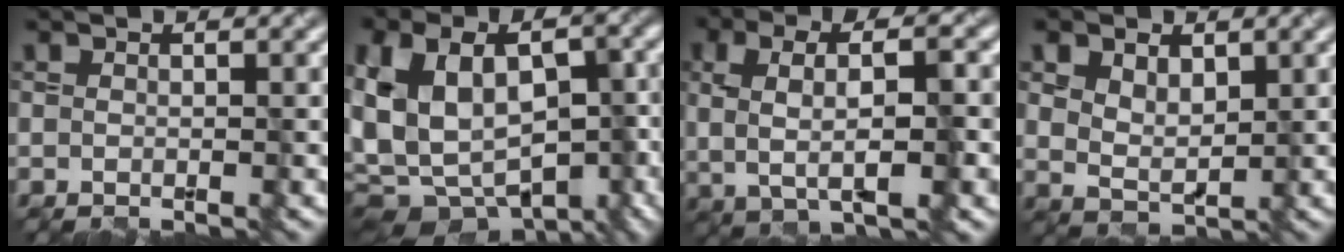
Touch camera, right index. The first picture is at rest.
{"total": 14.4, "force": [-5.5, 9.9, 8.9], "torque": [-0.182, -0.007, -0.046]}
{"total": 4.8, "force": [-0.3, 1.6, 4.6], "torque": [-0.091, -0.006, 0.004]}
{"total": 2.4, "force": [1.2, 1.6, 1.4], "torque": [-0.038, -0.006, 0.035]}